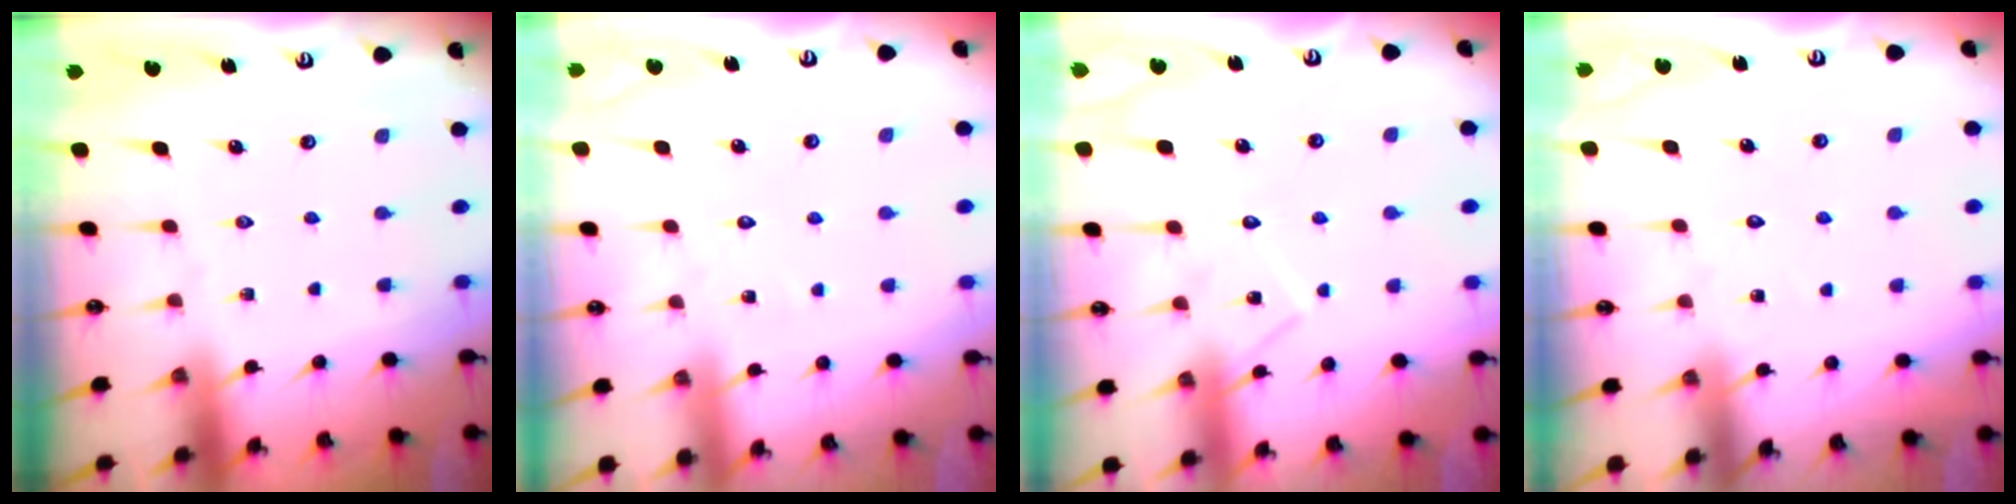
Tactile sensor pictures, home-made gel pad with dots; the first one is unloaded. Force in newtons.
{"total": 2.6, "press": 2.6, "slide": 0.2}
{"total": 10.4, "press": 10.4, "slide": 0.7}
{"total": 5.7, "press": 5.7, "slide": 0.6}